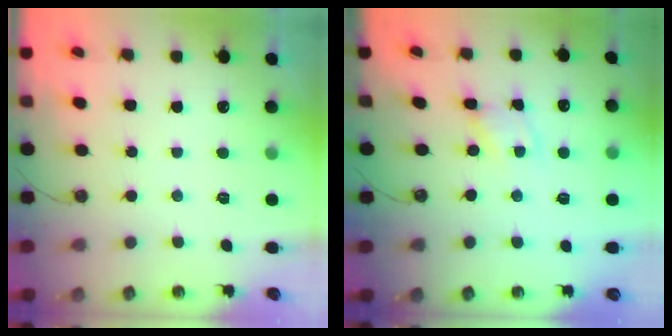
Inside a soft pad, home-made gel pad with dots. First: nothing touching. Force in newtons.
{"total": 1.9, "press": 1.9, "slide": 0.2}